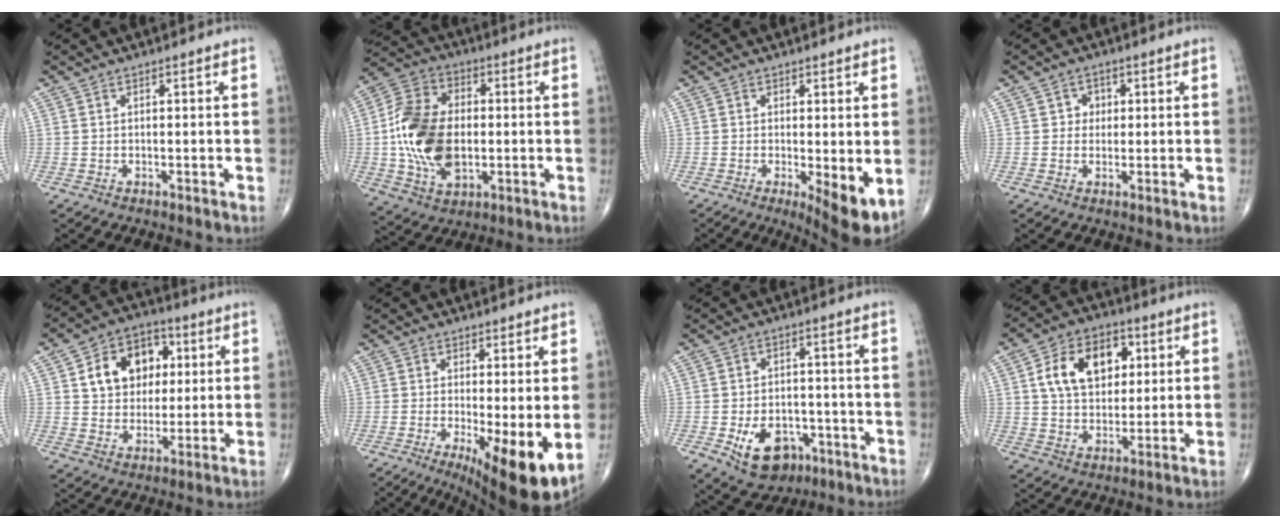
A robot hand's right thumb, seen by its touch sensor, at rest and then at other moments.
{"total": 17.4, "force": [-0.8, 11.2, 13.4], "torque": [-0.245, 0.010, -0.011]}
{"total": 6.9, "force": [-1.2, 2.0, 6.5], "torque": [-0.093, -0.020, -0.017]}
{"total": 2.7, "force": [0.5, 2.5, 1.0], "torque": [0.007, 0.004, 0.002]}
{"total": 13.2, "force": [3.4, 10.0, 7.8], "torque": [-0.079, 0.003, 0.055]}
{"total": 10.9, "force": [-2.1, 2.9, 10.3], "torque": [-0.156, -0.025, -0.026]}
{"total": 10.5, "force": [-4.4, 7.1, 6.3], "torque": [-0.077, 0.021, -0.059]}
{"total": 13.9, "force": [3.9, 9.4, 9.5], "torque": [-0.126, 0.002, 0.064]}